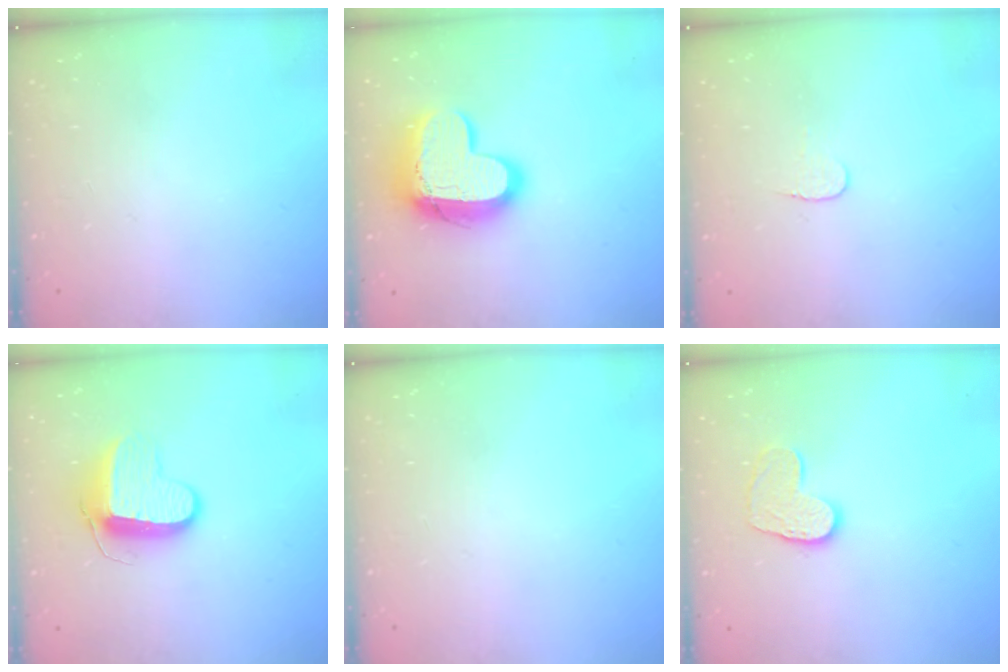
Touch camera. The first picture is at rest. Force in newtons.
{"total": 16.2, "press": 16.1, "slide": 1.3}
{"total": 3.9, "press": 3.9, "slide": 0.2}
{"total": 10.3, "press": 10.3, "slide": 0.4}
{"total": 0.0}
{"total": 9.5, "press": 9.5, "slide": 0.7}